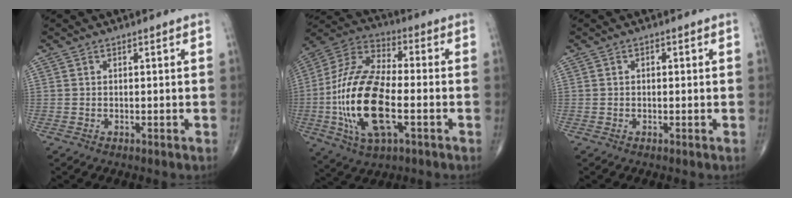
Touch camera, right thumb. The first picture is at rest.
{"total": 21.6, "force": [-4.2, 9.8, 18.8], "torque": [-0.387, 0.018, -0.073]}
{"total": 0.9, "force": [0.2, 0.6, 0.7], "torque": [-0.007, 0.002, 0.001]}